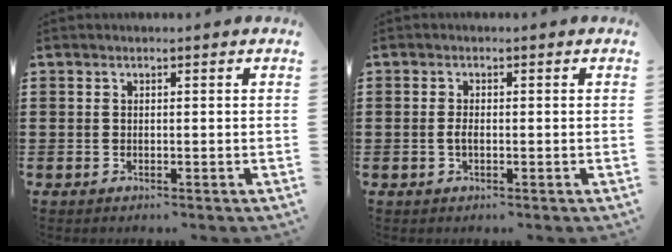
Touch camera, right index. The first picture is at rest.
{"total": 1.5, "force": [-0.3, 0.5, 1.4], "torque": [-0.034, -0.005, -0.008]}